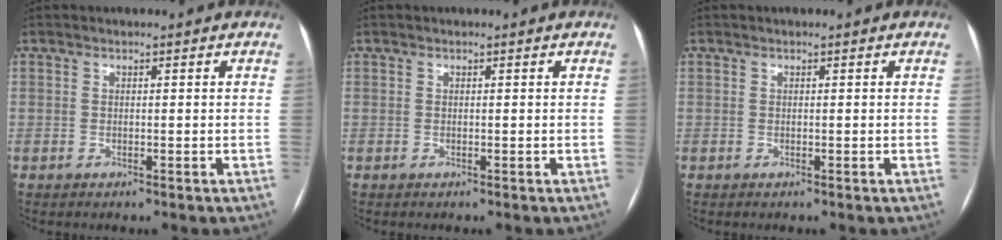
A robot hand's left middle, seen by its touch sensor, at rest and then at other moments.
{"total": 0.0}
{"total": 0.0}